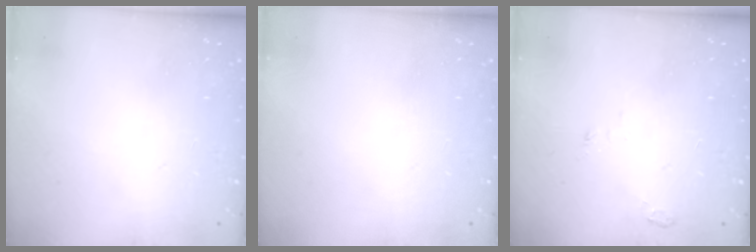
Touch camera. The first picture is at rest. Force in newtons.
{"total": 0.0}
{"total": 3.4, "press": 3.3, "slide": 0.9}